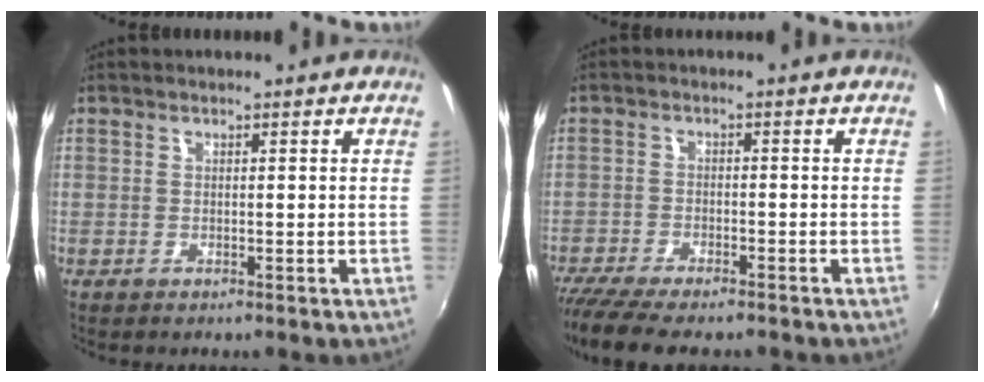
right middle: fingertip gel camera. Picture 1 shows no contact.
{"total": 10.5, "force": [-8.9, 2.0, 5.2], "torque": [-0.123, -0.039, -0.151]}